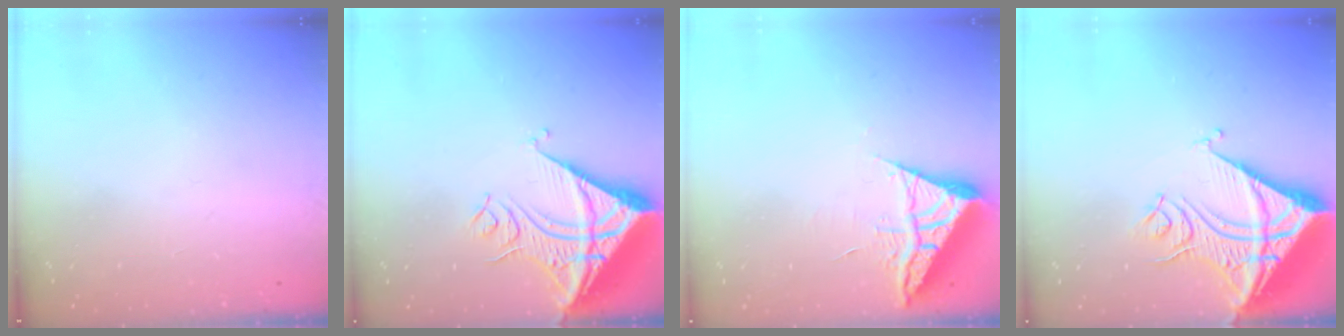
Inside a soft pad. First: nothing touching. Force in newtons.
{"total": 14.2, "press": 14.1, "slide": 1.9}
{"total": 7.3, "press": 7.3, "slide": 0.5}
{"total": 18.3, "press": 18.1, "slide": 2.4}